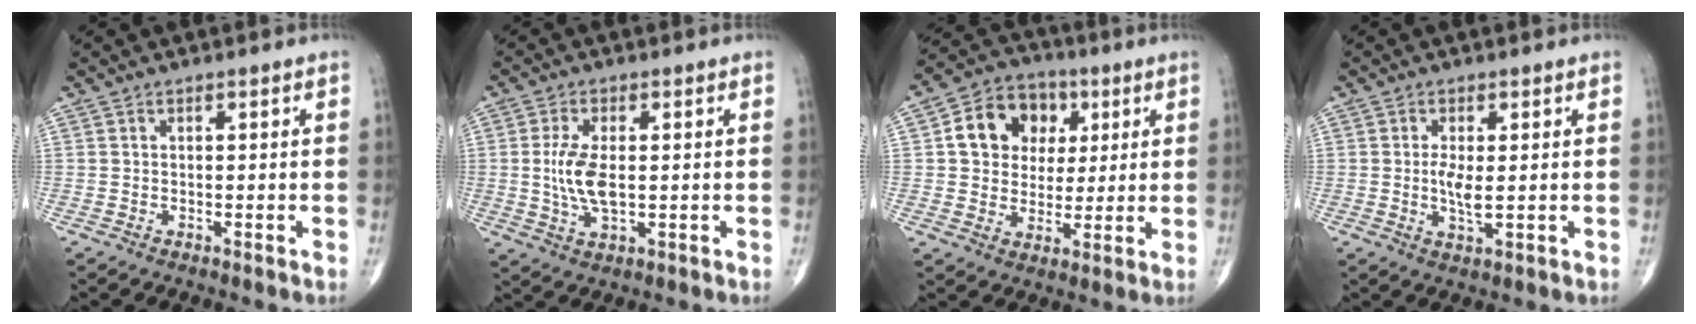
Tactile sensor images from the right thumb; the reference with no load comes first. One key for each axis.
{"total": 7.6, "fx": 0.1, "fy": 3.5, "fz": 6.8, "tx": -0.144, "ty": -0.007, "tz": 0.004}
{"total": 12.4, "fx": 3.2, "fy": 10.3, "fz": 6.2, "tx": -0.064, "ty": 0.003, "tz": 0.047}
{"total": 4.1, "fx": 0.1, "fy": 1.4, "fz": 3.8, "tx": -0.081, "ty": -0.011, "tz": 0.001}